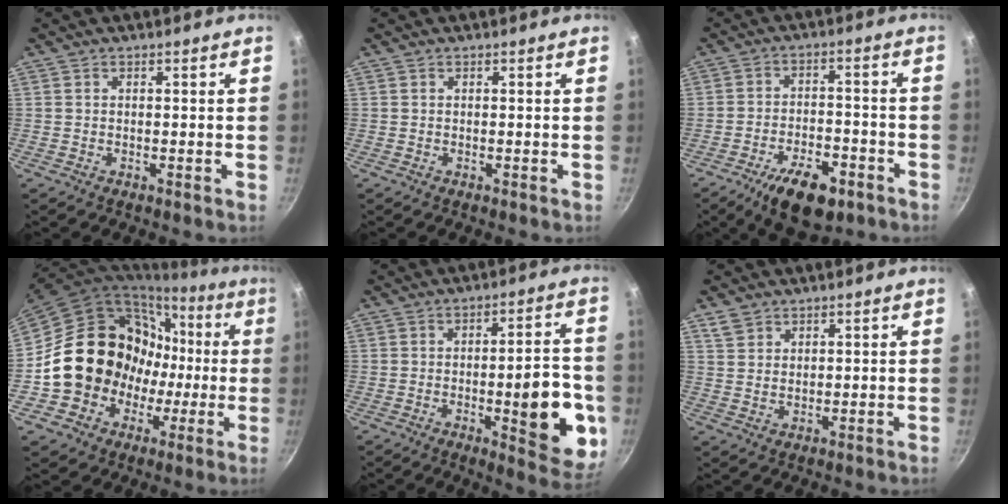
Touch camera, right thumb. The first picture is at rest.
{"total": 0.0}
{"total": 12.3, "force": [-7.0, 5.7, 8.4], "torque": [-0.116, 0.037, -0.105]}
{"total": 18.9, "force": [-1.5, 17.0, 8.0], "torque": [-0.107, 0.048, -0.007]}
{"total": 16.9, "force": [-3.7, 5.8, 15.4], "torque": [-0.152, 0.010, -0.047]}
{"total": 3.6, "force": [2.5, 2.3, 1.1], "torque": [-0.011, -0.003, 0.050]}